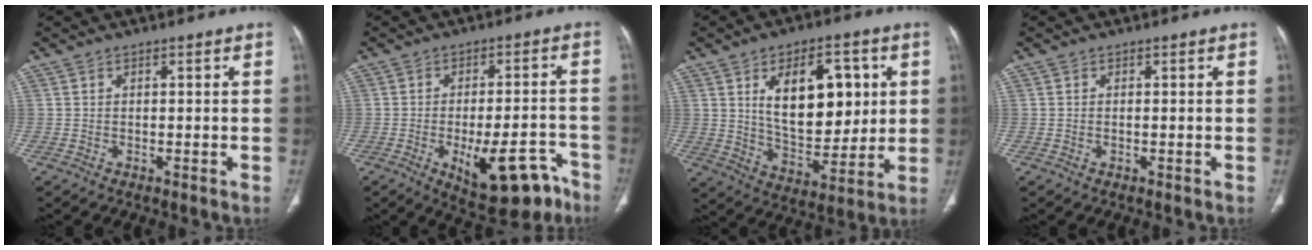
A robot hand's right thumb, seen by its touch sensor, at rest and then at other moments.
{"total": 14.4, "force": [-7.6, 5.9, 10.7], "torque": [-0.124, 0.040, -0.096]}
{"total": 17.6, "force": [4.6, 10.0, 13.8], "torque": [-0.164, -0.024, 0.087]}
{"total": 0.0}